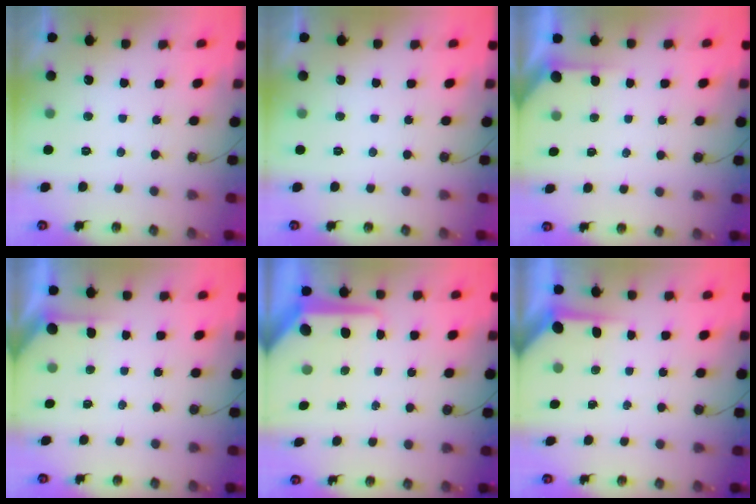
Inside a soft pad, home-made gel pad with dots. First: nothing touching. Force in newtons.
{"total": 0.0}
{"total": 1.2, "press": 1.2, "slide": 0.1}
{"total": 1.2, "press": 1.2, "slide": 0.1}
{"total": 11.3, "press": 11.2, "slide": 1.0}
{"total": 4.0, "press": 4.0, "slide": 0.3}